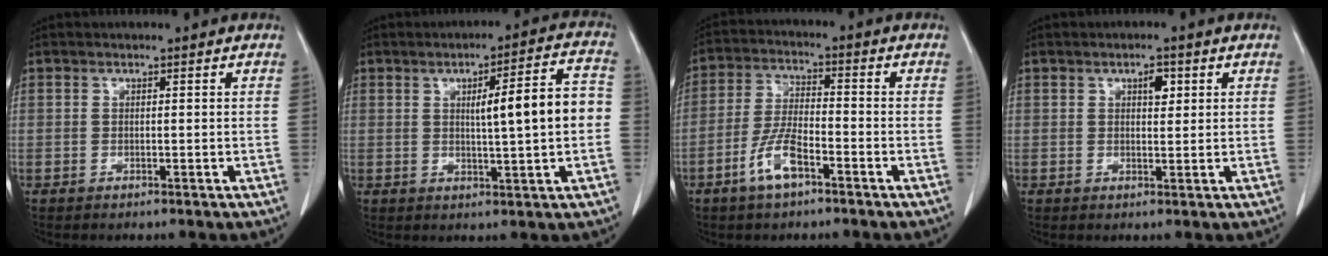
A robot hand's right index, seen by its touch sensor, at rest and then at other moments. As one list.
[{"total": 9.7, "force": [0.4, 0.9, 9.7], "torque": [-0.136, 0.022, 0.008]}, {"total": 7.0, "force": [-3.9, 1.9, 5.5], "torque": [-0.117, 0.000, -0.076]}, {"total": 2.4, "force": [1.0, 1.1, 1.9], "torque": [-0.028, -0.001, 0.016]}]